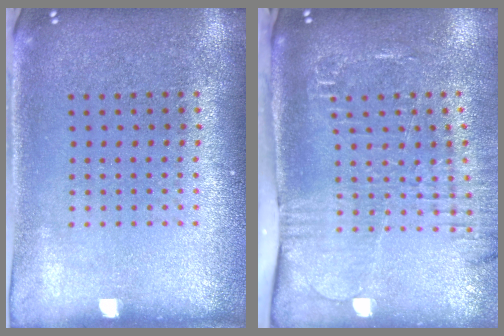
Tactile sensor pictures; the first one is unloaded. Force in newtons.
{"total": 2.5, "press": 2.1, "slide": 1.3}